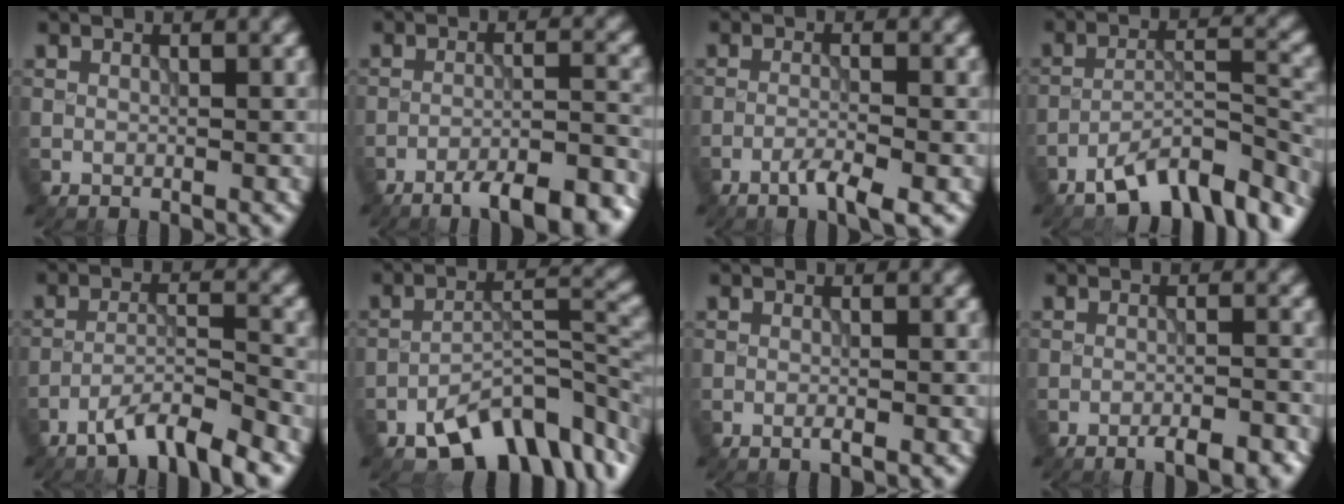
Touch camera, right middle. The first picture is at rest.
{"total": 8.7, "force": [-6.9, 1.9, 5.0], "torque": [-0.076, -0.004, -0.091]}
{"total": 2.8, "force": [-1.7, 0.3, 2.1], "torque": [-0.038, 0.001, -0.039]}
{"total": 8.3, "force": [-6.4, 2.2, 4.7], "torque": [-0.068, 0.002, -0.112]}
{"total": 5.0, "force": [-3.9, 0.6, 3.1], "torque": [-0.050, 0.006, -0.077]}
{"total": 9.4, "force": [-5.8, 4.1, 6.1], "torque": [-0.083, -0.002, -0.099]}
{"total": 0.9, "force": [-0.5, 0.1, 0.8], "torque": [-0.011, -0.001, -0.010]}
{"total": 3.6, "force": [-2.6, 0.8, 2.3], "torque": [-0.040, 0.001, -0.037]}